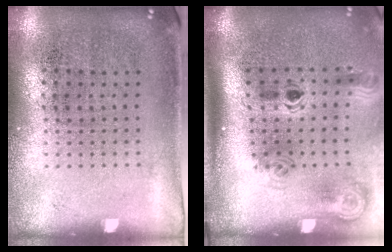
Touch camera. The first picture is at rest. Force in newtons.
{"total": 2.0, "press": 1.3, "slide": 1.5}